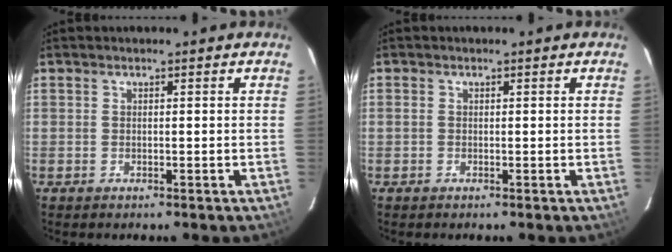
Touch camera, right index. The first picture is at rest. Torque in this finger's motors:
{"motor_torque": [0.33, -0.02, 0.18, 0.04]}